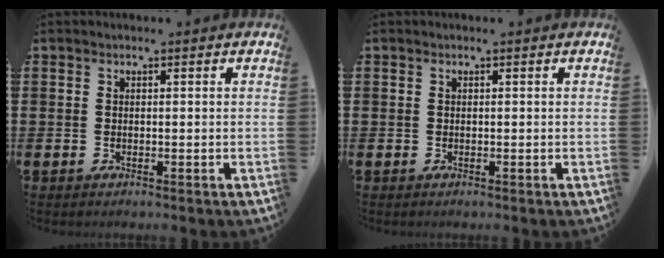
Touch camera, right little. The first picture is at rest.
{"total": 0.0}